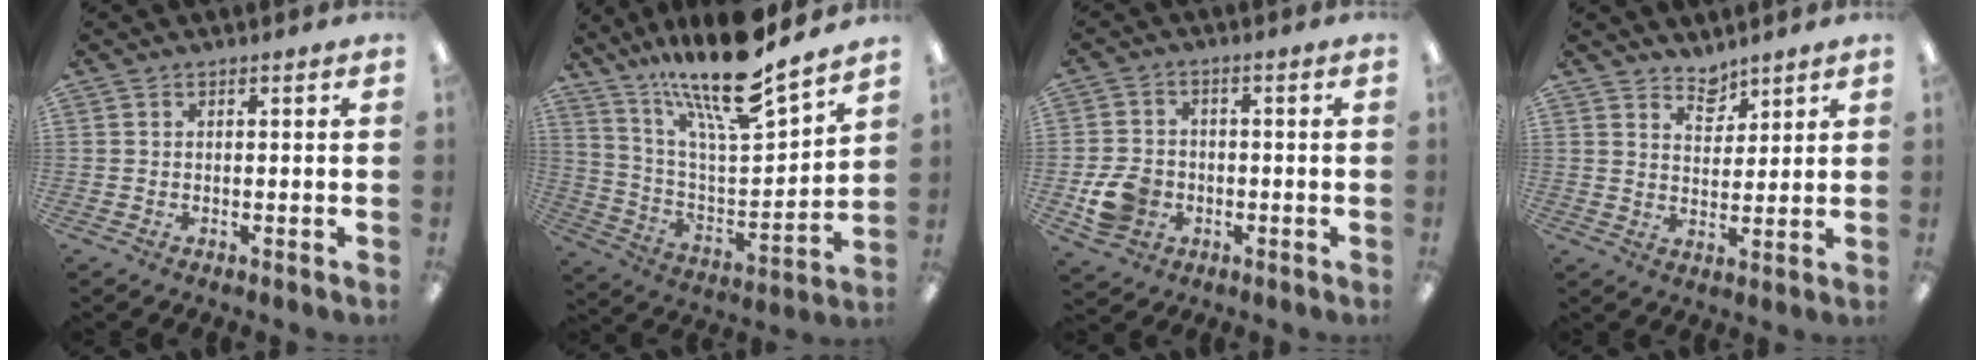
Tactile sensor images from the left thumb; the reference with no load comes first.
{"total": 20.4, "force": [16.8, 3.6, 10.9], "torque": [-0.201, -0.113, 0.283]}
{"total": 7.8, "force": [-2.5, 6.4, 3.8], "torque": [-0.078, 0.013, -0.043]}
{"total": 4.8, "force": [4.3, 2.1, 0.7], "torque": [-0.003, -0.031, 0.078]}